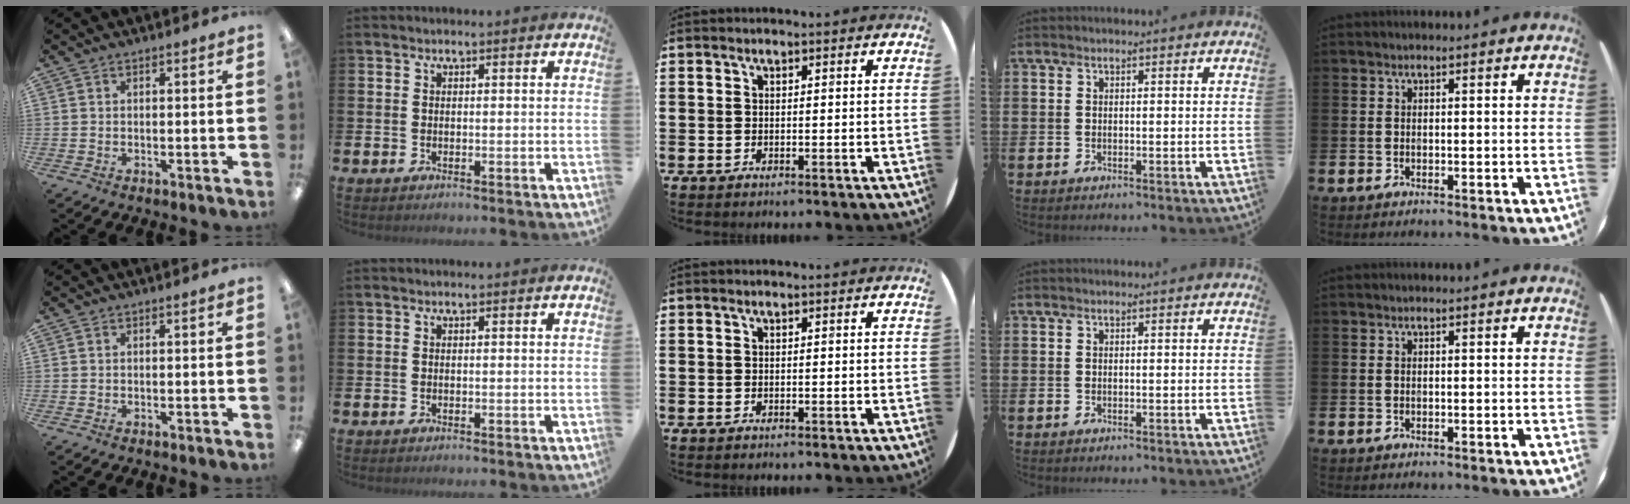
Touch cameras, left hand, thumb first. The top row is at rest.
{}